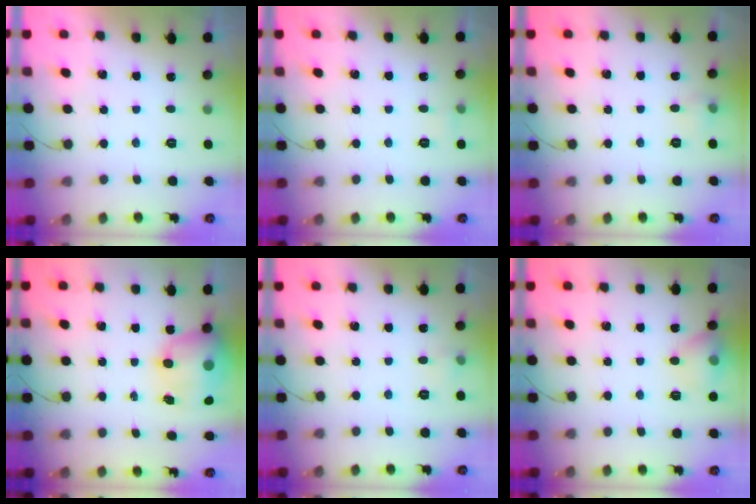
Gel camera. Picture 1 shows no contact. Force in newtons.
{"total": 6.3, "press": 1.7, "slide": 6.1}
{"total": 4.0, "press": 3.7, "slide": 1.5}
{"total": 12.7, "press": 12.2, "slide": 3.4}
{"total": 3.6, "press": 3.5, "slide": 1.1}
{"total": 10.5, "press": 9.0, "slide": 5.4}